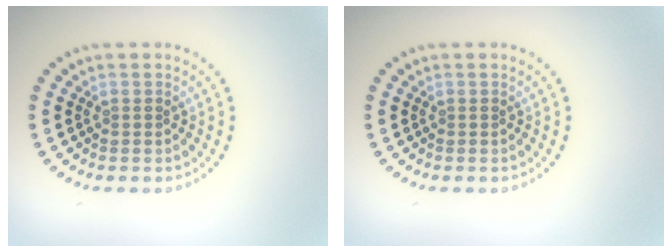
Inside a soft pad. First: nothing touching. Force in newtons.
{"total": 0.0}